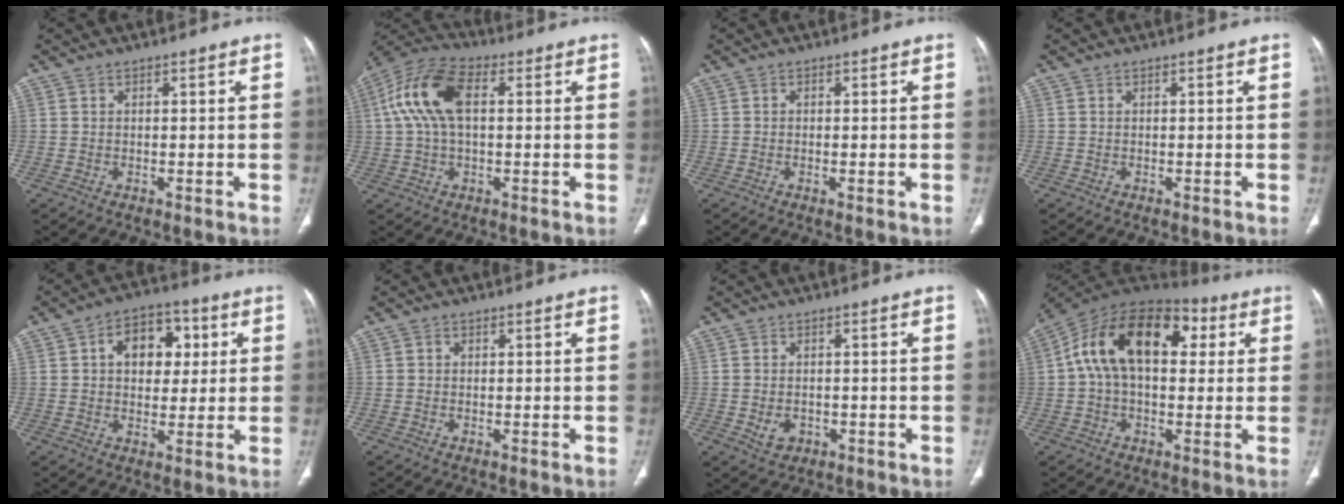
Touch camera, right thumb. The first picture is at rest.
{"total": 12.8, "force": [2.3, 6.9, 10.5], "torque": [-0.224, 0.032, 0.037]}
{"total": 1.0, "force": [-0.3, 0.3, 1.0], "torque": [-0.020, -0.003, -0.006]}
{"total": 0.0}
{"total": 11.1, "force": [2.8, 7.6, 7.5], "torque": [-0.072, 0.008, 0.039]}
{"total": 0.6, "force": [0.0, 0.5, 0.2], "torque": [0.000, 0.002, 0.000]}
{"total": 3.5, "force": [-1.0, 2.6, 2.0], "torque": [-0.028, 0.003, -0.007]}
{"total": 19.3, "force": [4.4, 11.5, 14.8], "torque": [-0.230, 0.042, 0.061]}